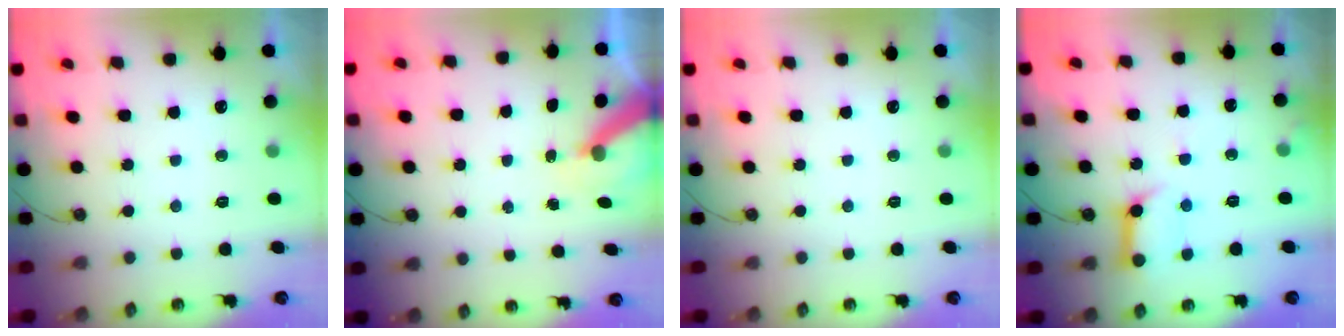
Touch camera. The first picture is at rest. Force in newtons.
{"total": 6.5, "press": 6.5, "slide": 0.6}
{"total": 0.0}
{"total": 11.1, "press": 11.1, "slide": 1.1}